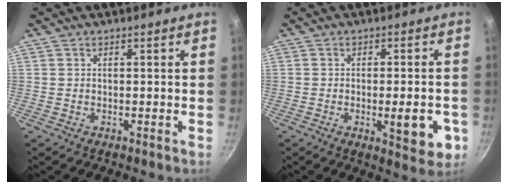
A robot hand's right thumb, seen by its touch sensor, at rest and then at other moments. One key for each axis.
{"total": 9.2, "fx": -2.5, "fy": 3.2, "fz": 8.2, "tx": -0.091, "ty": 0.001, "tz": -0.029}